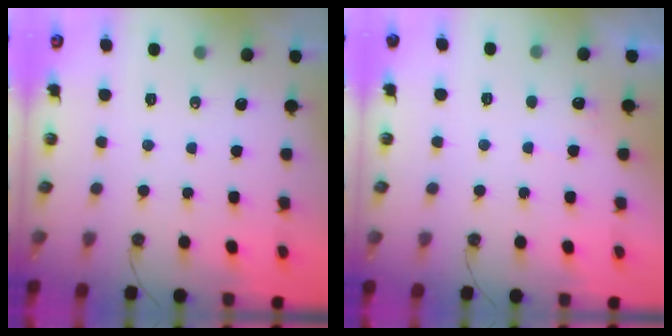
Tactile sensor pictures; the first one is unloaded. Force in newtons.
{"total": 4.2, "press": 4.0, "slide": 1.2}